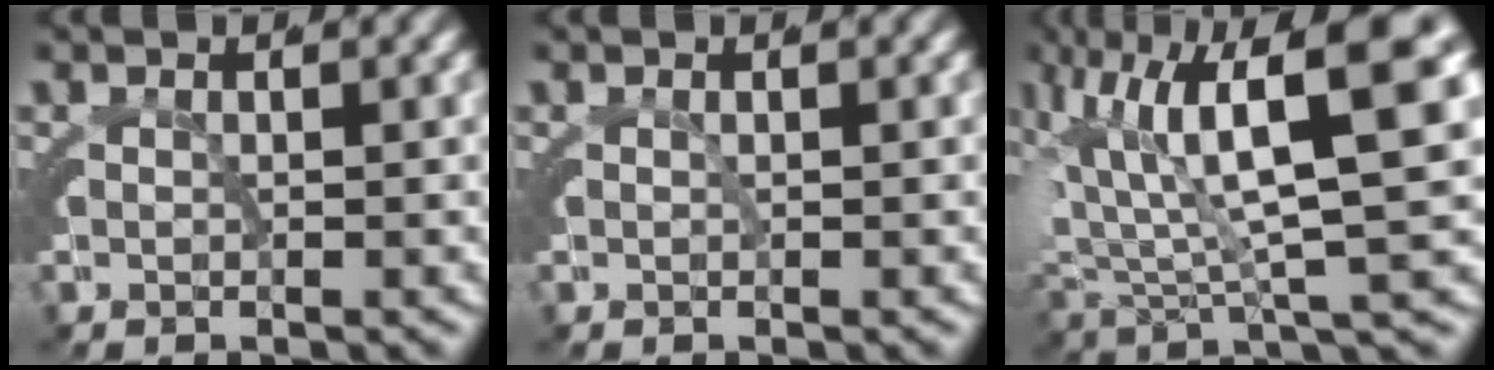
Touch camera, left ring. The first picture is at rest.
{"total": 0.0}
{"total": 12.1, "force": [2.5, 6.7, 9.7], "torque": [-0.152, 0.017, 0.036]}